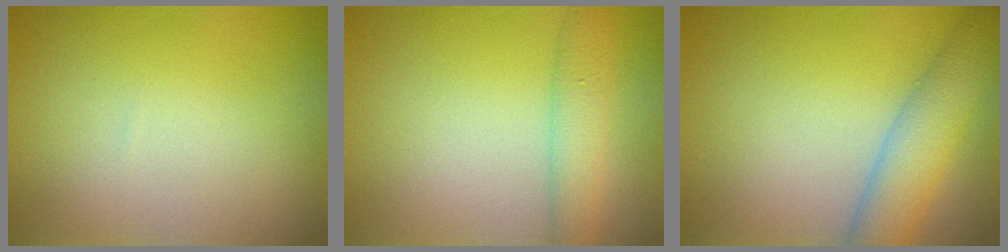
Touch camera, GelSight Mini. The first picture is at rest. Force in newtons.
{"total": 3.0, "press": 3.0, "slide": 0.2}
{"total": 5.1, "press": 5.1, "slide": 0.3}